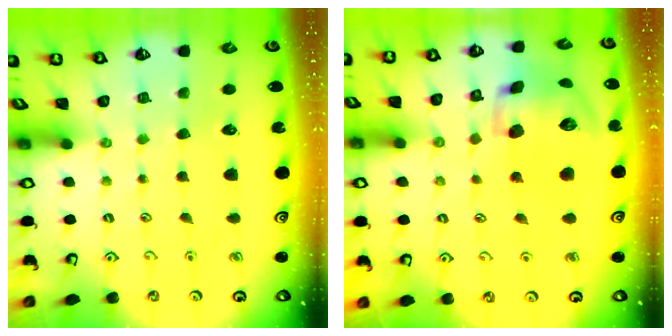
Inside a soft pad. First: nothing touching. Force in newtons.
{"total": 16.7, "press": 16.6, "slide": 2.4}